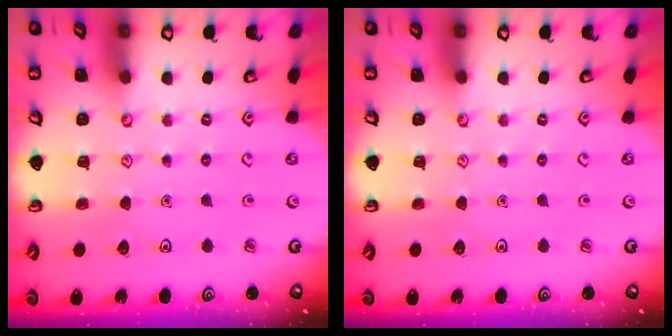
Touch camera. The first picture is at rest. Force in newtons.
{"total": 0.0}